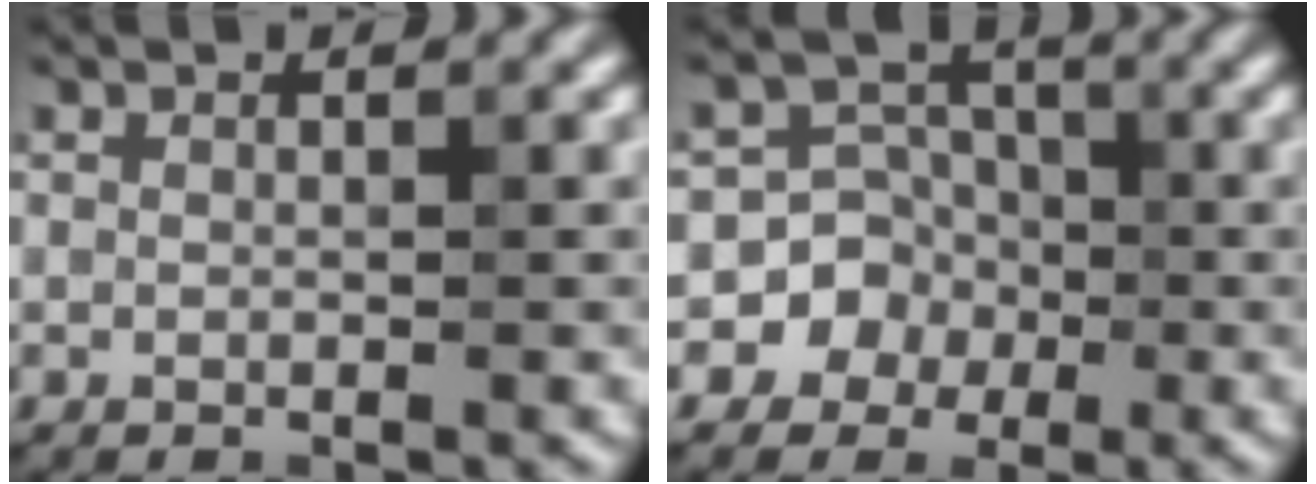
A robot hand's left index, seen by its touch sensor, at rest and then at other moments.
{"total": 5.4, "force": [-1.9, 5.0, 0.3], "torque": [0.035, 0.013, -0.054]}